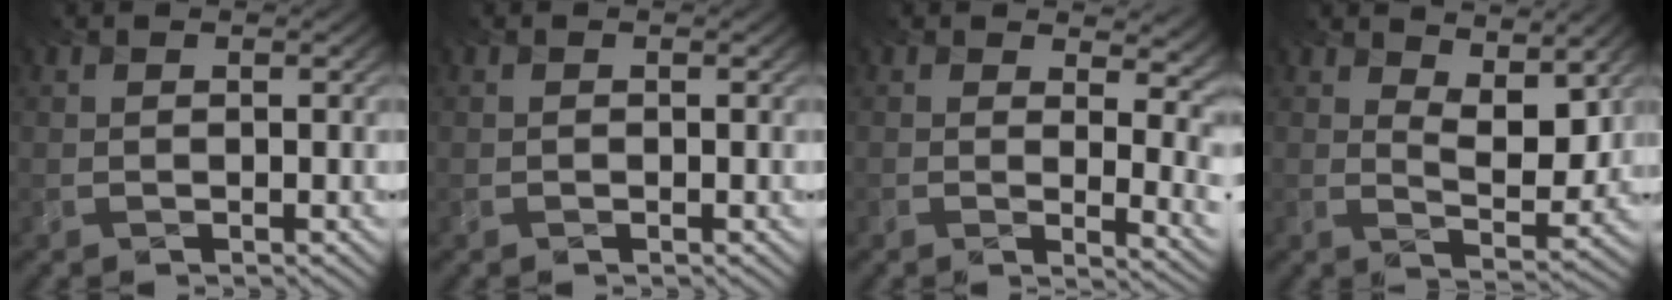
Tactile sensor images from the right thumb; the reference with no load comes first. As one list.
[{"total": 0.0}, {"total": 12.9, "force": [6.7, 5.8, 9.3], "torque": [-0.130, 0.028, 0.092]}, {"total": 9.1, "force": [6.0, 3.3, 6.0], "torque": [-0.098, -0.014, 0.083]}]